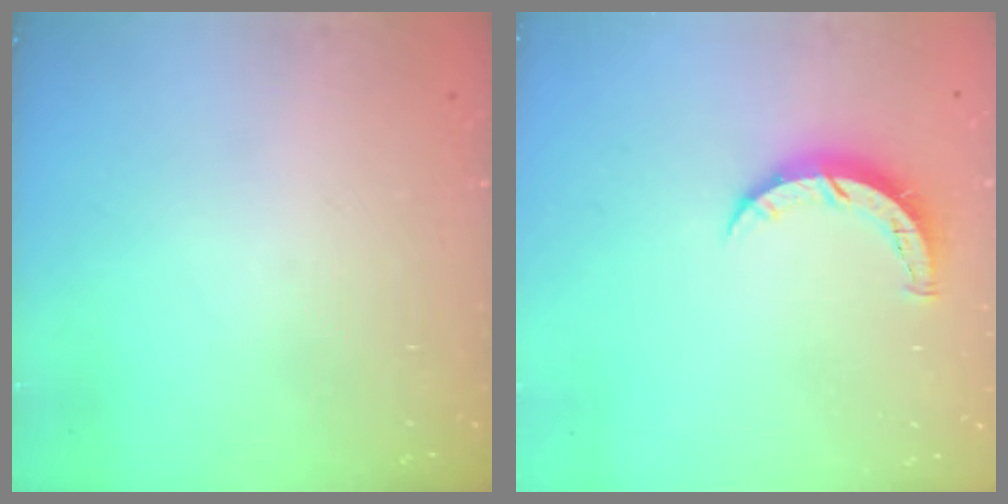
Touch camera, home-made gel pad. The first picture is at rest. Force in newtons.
{"total": 5.5, "press": 5.5, "slide": 0.5}